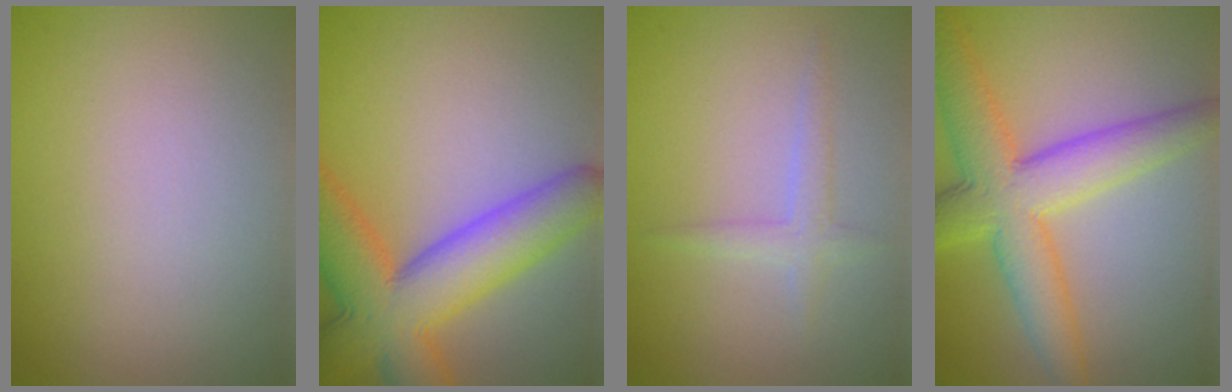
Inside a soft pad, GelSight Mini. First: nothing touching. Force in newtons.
{"total": 10.0, "press": 10.0, "slide": 0.5}
{"total": 1.5, "press": 1.5, "slide": 0.1}
{"total": 7.3, "press": 7.3, "slide": 0.2}